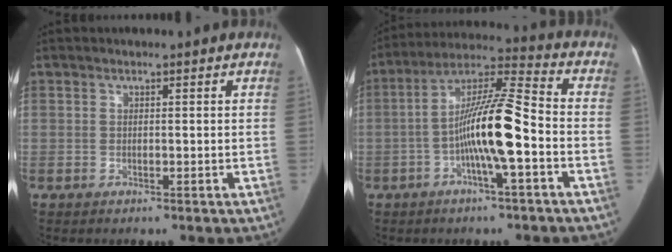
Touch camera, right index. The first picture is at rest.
{"total": 12.4, "force": [-3.2, 0.8, 12.0], "torque": [-0.224, 0.020, -0.060]}